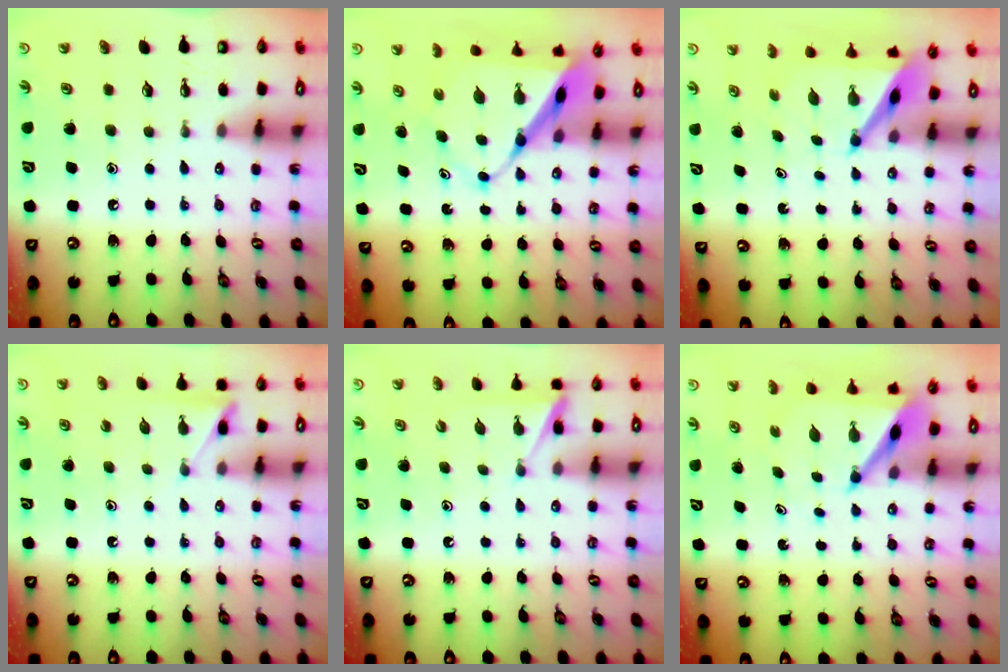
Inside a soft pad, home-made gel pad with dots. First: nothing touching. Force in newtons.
{"total": 10.1, "press": 10.0, "slide": 0.9}
{"total": 5.2, "press": 5.2, "slide": 0.5}
{"total": 5.5, "press": 5.5, "slide": 0.5}
{"total": 5.2, "press": 5.2, "slide": 0.4}
{"total": 4.9, "press": 4.9, "slide": 0.4}